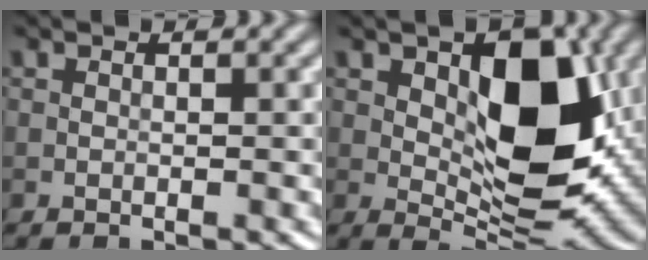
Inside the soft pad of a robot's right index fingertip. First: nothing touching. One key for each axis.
{"total": 10.0, "fx": 1.5, "fy": 5.3, "fz": 8.4, "tx": -0.129, "ty": -0.010, "tz": 0.031}